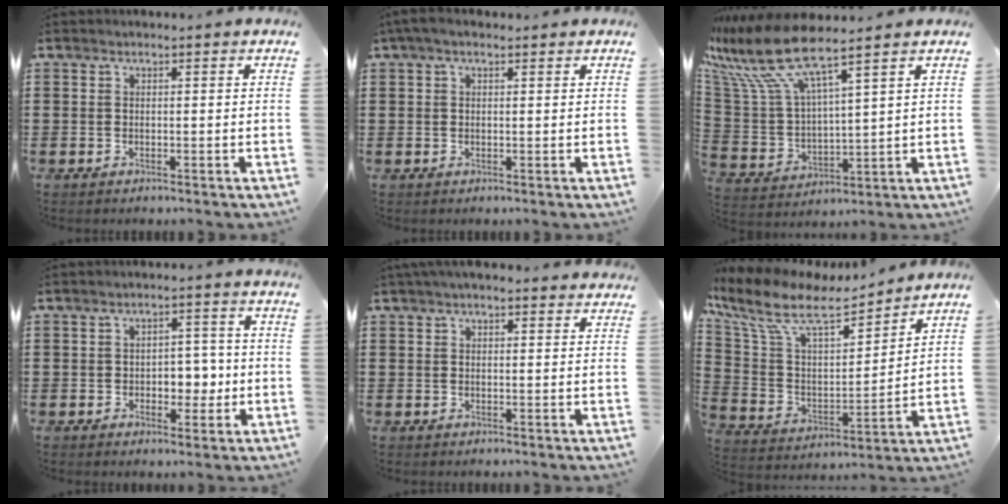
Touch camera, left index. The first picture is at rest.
{"total": 1.9, "force": [0.9, 0.7, 1.5], "torque": [-0.029, 0.006, 0.015]}
{"total": 11.0, "force": [8.6, 1.6, 6.7], "torque": [-0.184, -0.056, 0.142]}
{"total": 4.8, "force": [-0.6, 3.3, 3.4], "torque": [-0.053, 0.002, -0.018]}
{"total": 2.7, "force": [2.2, 1.2, 1.1], "torque": [-0.027, 0.005, 0.041]}
{"total": 11.2, "force": [8.4, 3.5, 6.5], "torque": [-0.165, -0.046, 0.143]}